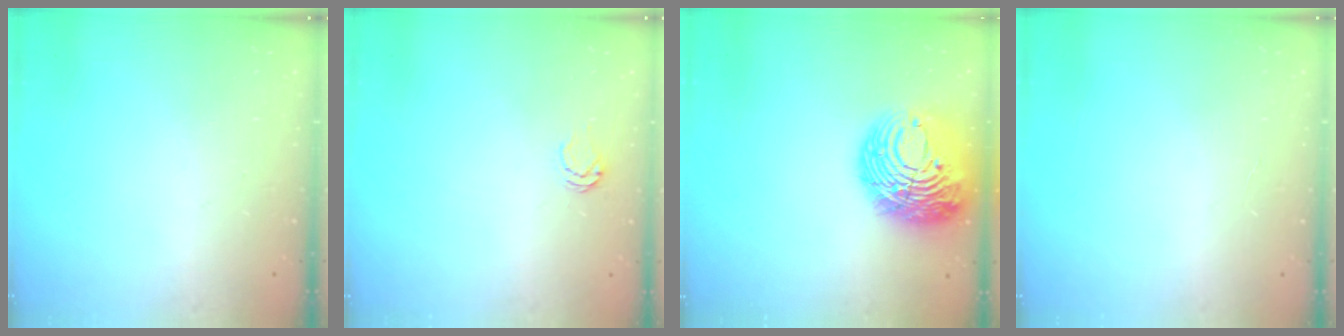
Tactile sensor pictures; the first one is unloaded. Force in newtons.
{"total": 4.3, "press": 4.2, "slide": 0.6}
{"total": 18.0, "press": 17.9, "slide": 2.0}
{"total": 1.3, "press": 1.3, "slide": 0.1}